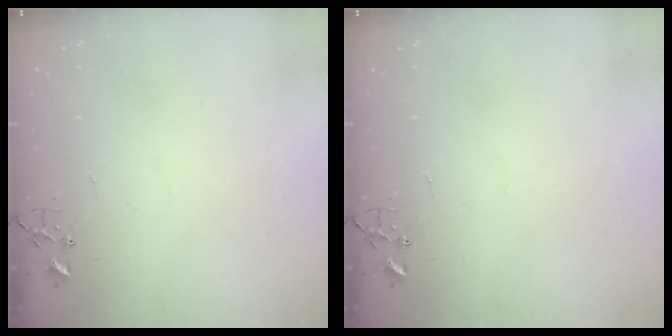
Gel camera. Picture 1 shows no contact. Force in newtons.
{"total": 0.0}